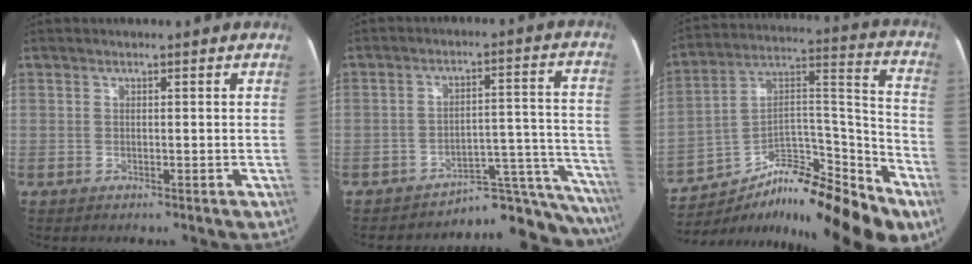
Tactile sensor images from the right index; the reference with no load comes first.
{"total": 14.4, "force": [-14.2, 2.1, 1.8], "torque": [0.018, 0.073, -0.183]}
{"total": 20.7, "force": [-14.4, 4.7, 14.1], "torque": [-0.191, 0.055, -0.222]}